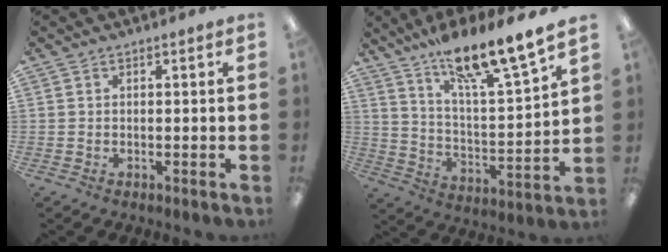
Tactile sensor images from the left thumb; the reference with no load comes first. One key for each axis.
{"total": 16.6, "fx": 14.0, "fy": 1.4, "fz": 8.7, "tx": -0.147, "ty": -0.098, "tz": 0.229}